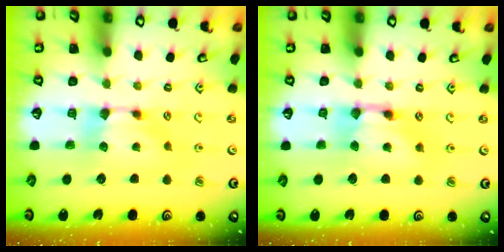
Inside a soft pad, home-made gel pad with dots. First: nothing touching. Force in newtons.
{"total": 2.6, "press": 2.6, "slide": 0.2}